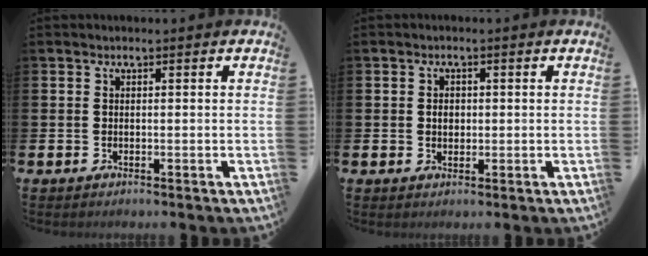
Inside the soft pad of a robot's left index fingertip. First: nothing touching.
{"total": 1.8, "force": [0.2, 1.4, 1.1], "torque": [-0.006, 0.002, -0.002]}